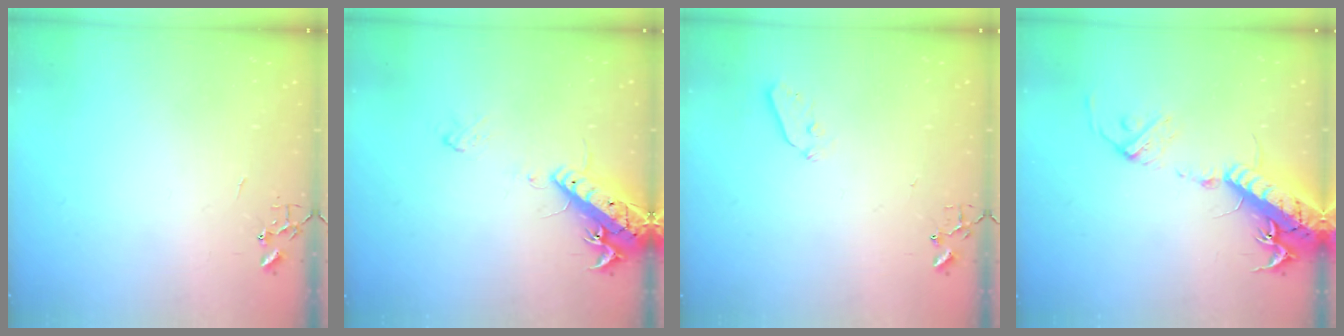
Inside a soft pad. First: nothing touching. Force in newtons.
{"total": 15.1, "press": 14.7, "slide": 3.5}
{"total": 4.4, "press": 4.3, "slide": 0.8}
{"total": 20.6, "press": 20.2, "slide": 4.3}